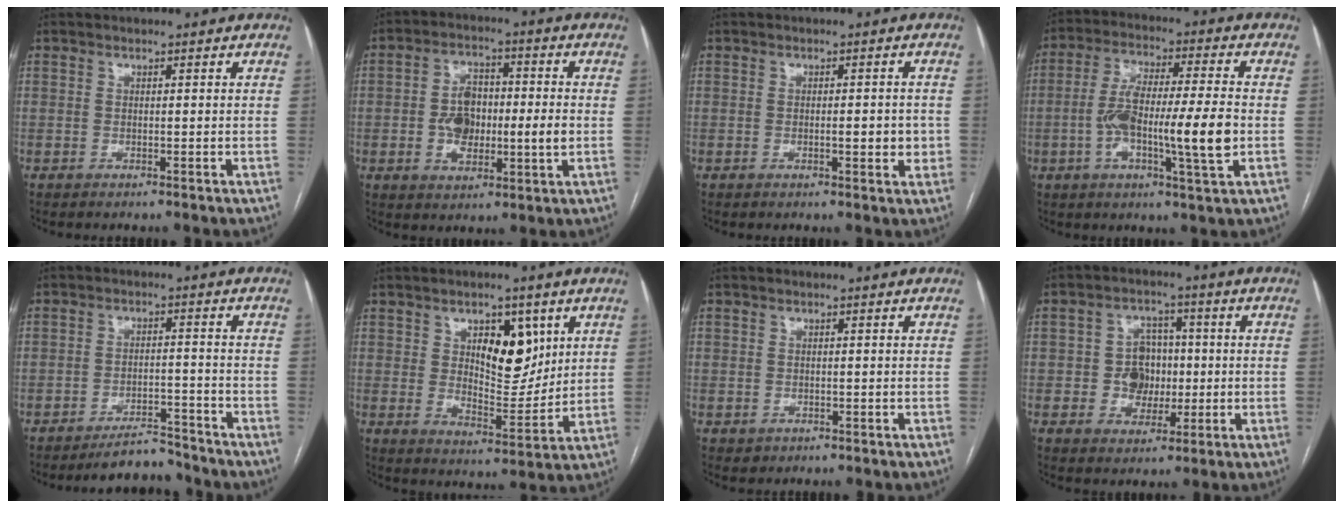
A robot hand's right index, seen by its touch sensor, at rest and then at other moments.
{"total": 9.0, "force": [-0.8, 4.6, 7.8], "torque": [-0.144, 0.014, -0.011]}
{"total": 3.2, "force": [-0.4, 1.1, 3.0], "torque": [-0.043, 0.000, -0.004]}
{"total": 13.5, "force": [-2.4, 1.3, 13.2], "torque": [-0.241, 0.006, -0.046]}
{"total": 5.2, "force": [-5.1, 1.0, 0.5], "torque": [0.000, 0.005, -0.082]}
{"total": 9.4, "force": [3.8, 4.4, 7.4], "torque": [-0.108, 0.000, 0.064]}
{"total": 1.3, "force": [-0.3, 1.3, 0.1], "torque": [0.001, 0.005, -0.003]}
{"total": 6.3, "force": [-0.5, 5.6, 2.9], "torque": [-0.047, 0.021, -0.005]}